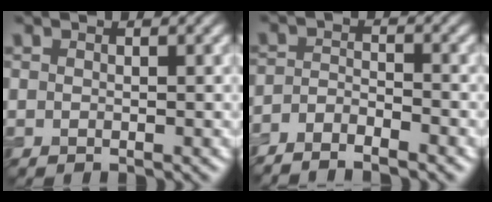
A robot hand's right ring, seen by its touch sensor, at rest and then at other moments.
{"total": 3.2, "force": [-2.8, 0.6, 1.4], "torque": [-0.028, -0.003, -0.057]}